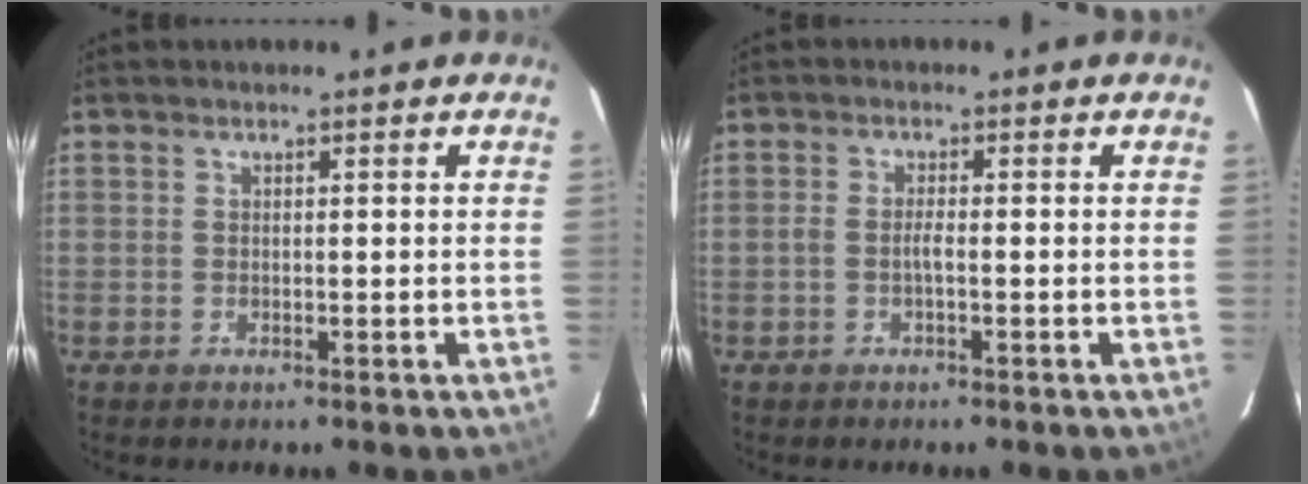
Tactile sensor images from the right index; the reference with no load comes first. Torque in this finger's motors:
{"motor_torque": [0.10, 0.10, 0.28, 0.05]}